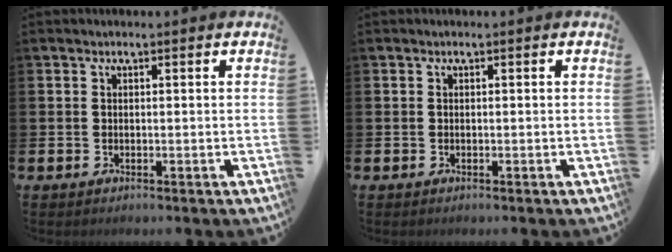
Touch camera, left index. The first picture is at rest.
{"total": 0.0}